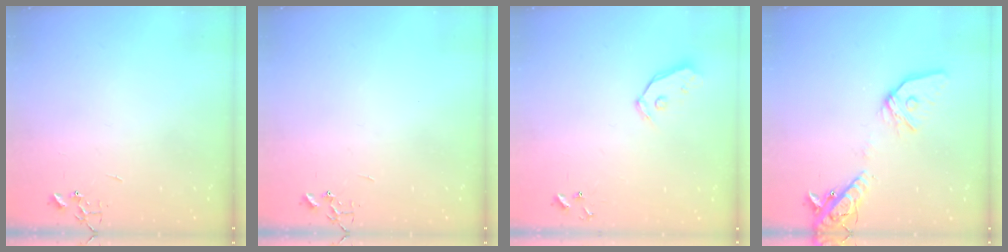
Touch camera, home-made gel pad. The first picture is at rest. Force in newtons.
{"total": 0.0}
{"total": 4.8, "press": 4.8, "slide": 0.5}
{"total": 15.2, "press": 14.9, "slide": 3.0}